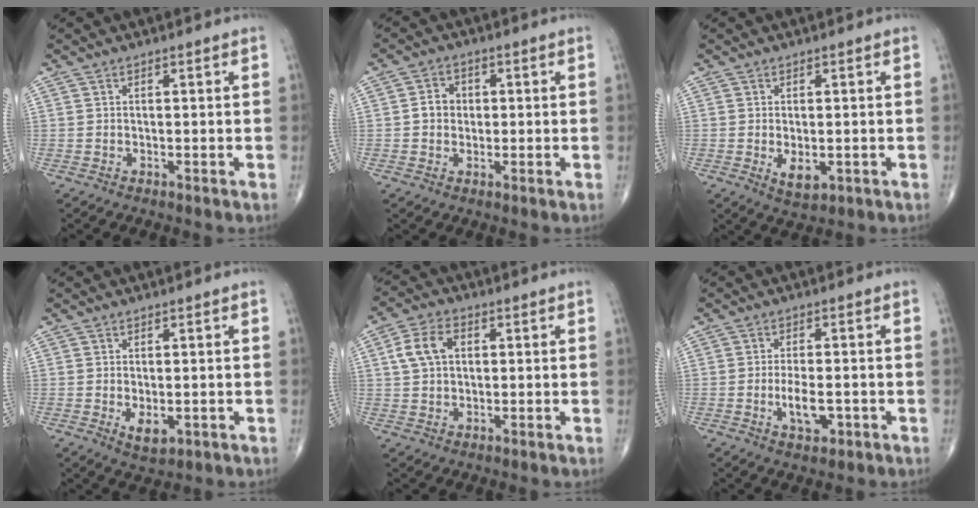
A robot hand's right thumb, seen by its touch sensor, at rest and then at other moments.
{"total": 4.1, "force": [0.1, 3.6, 2.0], "torque": [-0.020, 0.010, -0.003]}
{"total": 3.8, "force": [-0.7, 2.1, 3.1], "torque": [-0.044, -0.008, -0.003]}
{"total": 3.6, "force": [-0.7, 2.0, 3.0], "torque": [-0.042, -0.009, -0.003]}
{"total": 7.2, "force": [1.7, 4.9, 5.0], "torque": [-0.093, 0.012, 0.028]}
{"total": 5.0, "force": [-1.4, 2.3, 4.2], "torque": [-0.072, -0.001, -0.022]}